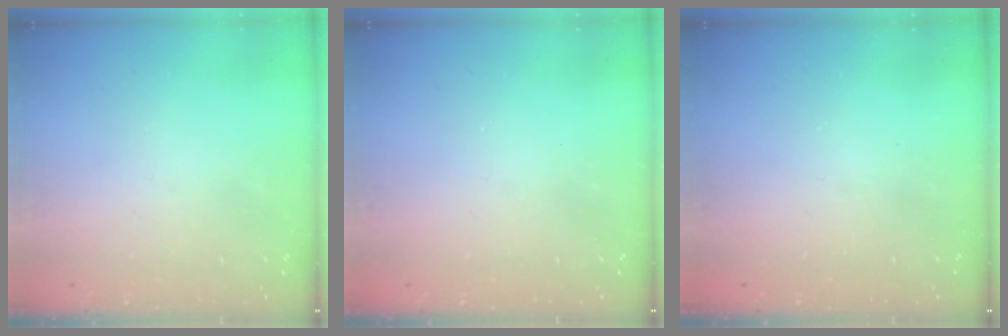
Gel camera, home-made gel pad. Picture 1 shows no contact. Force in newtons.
{"total": 0.0}
{"total": 0.0}